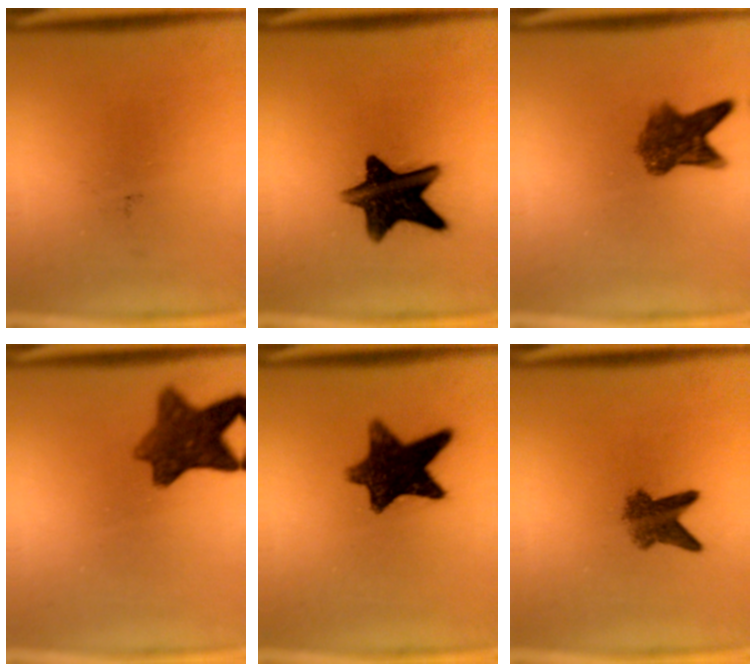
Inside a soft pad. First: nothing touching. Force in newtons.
{"total": 12.8}
{"total": 6.3}
{"total": 8.5}
{"total": 10.9}
{"total": 4.7}